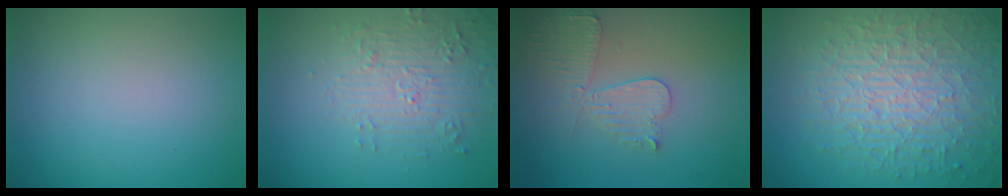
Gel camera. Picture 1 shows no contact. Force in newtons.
{"total": 4.7, "press": 4.6, "slide": 1.0}
{"total": 3.9, "press": 3.7, "slide": 1.2}
{"total": 10.1, "press": 6.7, "slide": 7.5}